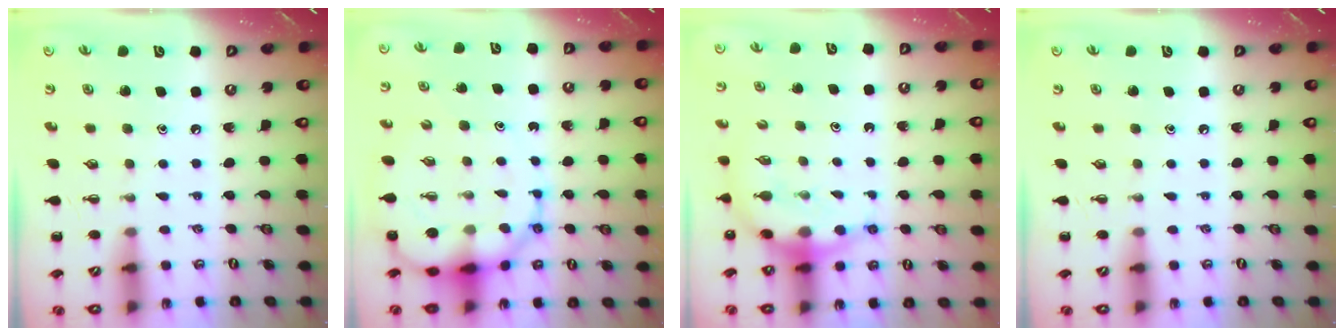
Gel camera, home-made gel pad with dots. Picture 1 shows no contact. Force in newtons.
{"total": 11.7, "press": 11.3, "slide": 3.2}
{"total": 7.0, "press": 6.9, "slide": 0.9}
{"total": 0.0}